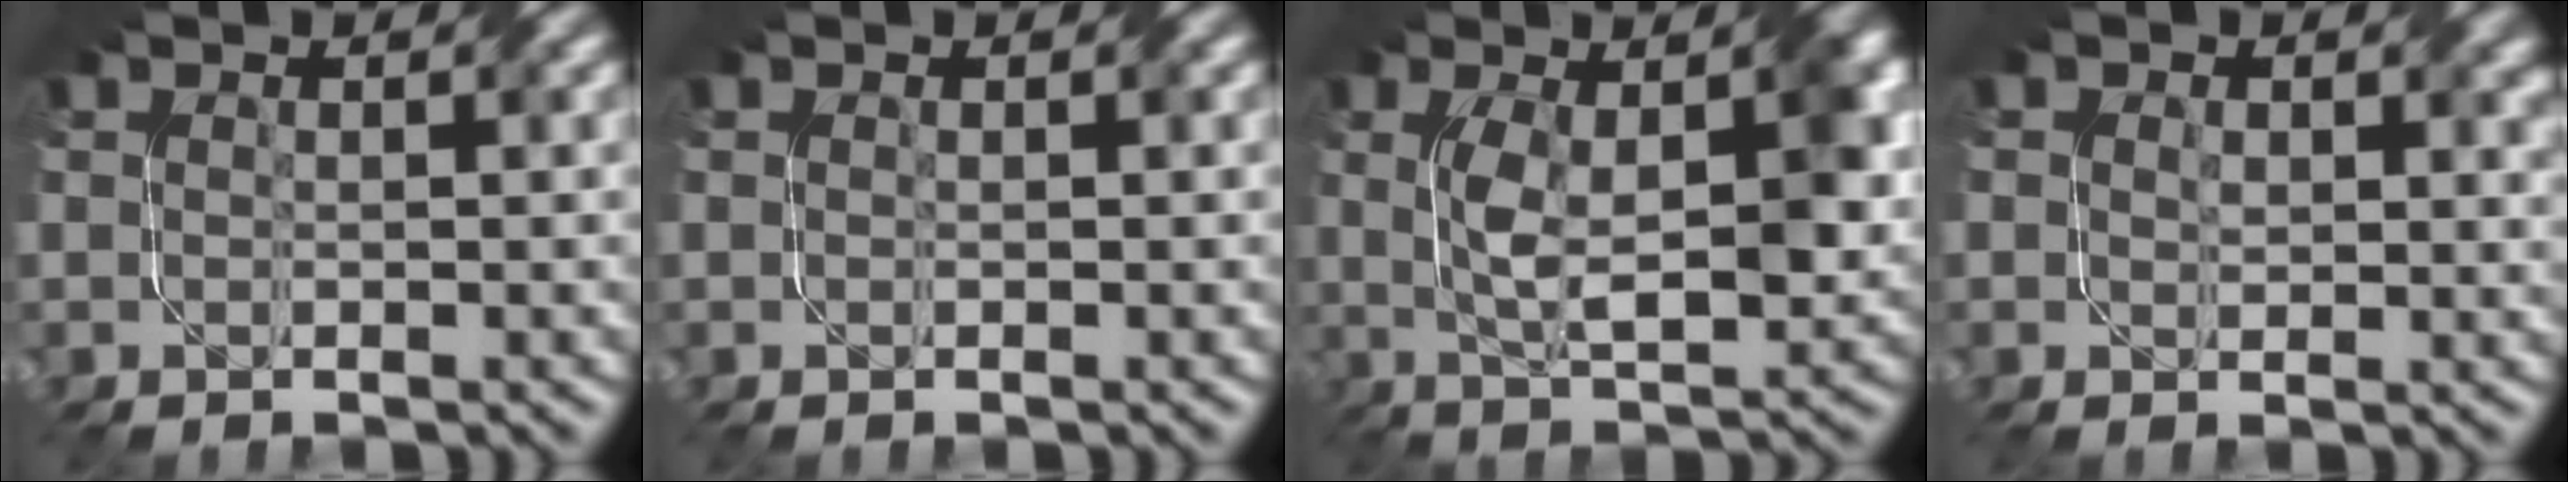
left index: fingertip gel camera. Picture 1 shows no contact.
{"total": 0.0}
{"total": 7.2, "force": [0.7, 2.7, 6.6], "torque": [-0.120, -0.002, 0.016]}
{"total": 2.4, "force": [0.9, 1.7, 1.5], "torque": [-0.024, -0.004, 0.015]}